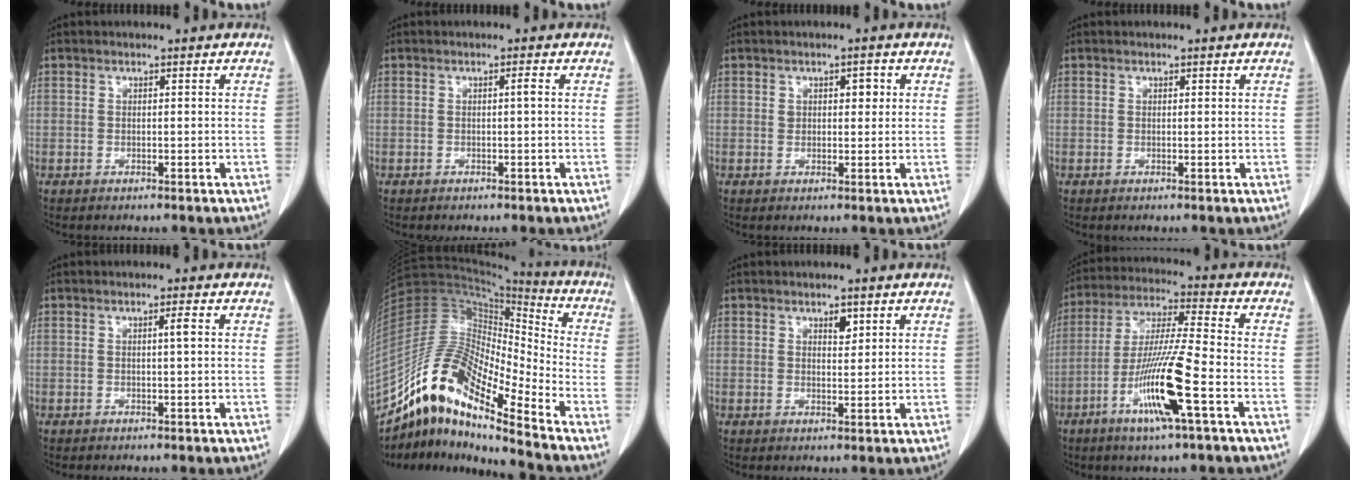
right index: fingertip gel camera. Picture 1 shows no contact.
{"total": 0.7, "force": [0.0, -0.1, 0.7], "torque": [-0.010, 0.001, 0.001]}
{"total": 2.4, "force": [0.8, 1.4, 1.7], "torque": [-0.022, 0.007, 0.013]}
{"total": 0.0}
{"total": 1.3, "force": [0.2, -0.1, 1.3], "torque": [-0.022, 0.002, 0.003]}
{"total": 16.3, "force": [-12.6, 2.7, 10.1], "torque": [-0.192, 0.038, -0.231]}
{"total": 1.9, "force": [1.1, 0.9, 1.3], "torque": [-0.018, -0.005, 0.018]}
{"total": 13.4, "force": [-5.3, -0.2, 12.3], "torque": [-0.244, -0.015, -0.102]}